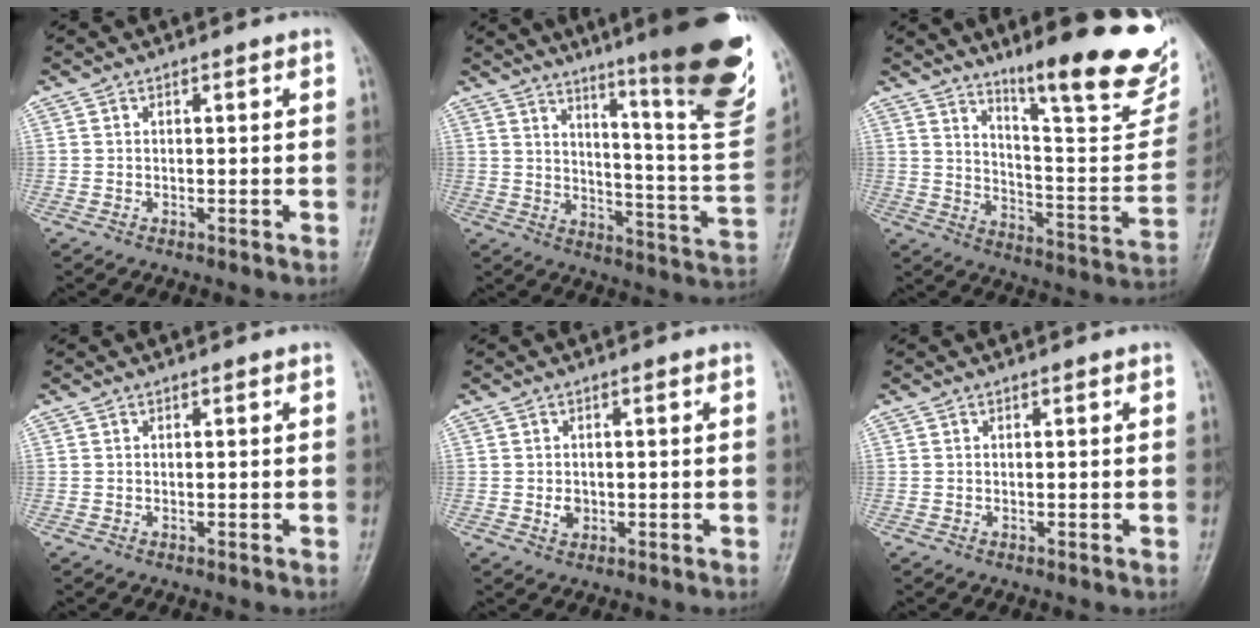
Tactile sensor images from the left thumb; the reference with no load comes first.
{"total": 26.7, "force": [17.1, 3.0, 20.3], "torque": [-0.259, -0.094, 0.237]}
{"total": 23.6, "force": [16.5, 4.4, 16.2], "torque": [-0.195, -0.094, 0.240]}
{"total": 0.0}
{"total": 1.9, "force": [-0.2, 1.5, 1.1], "torque": [-0.011, 0.001, 0.000]}
{"total": 0.0}